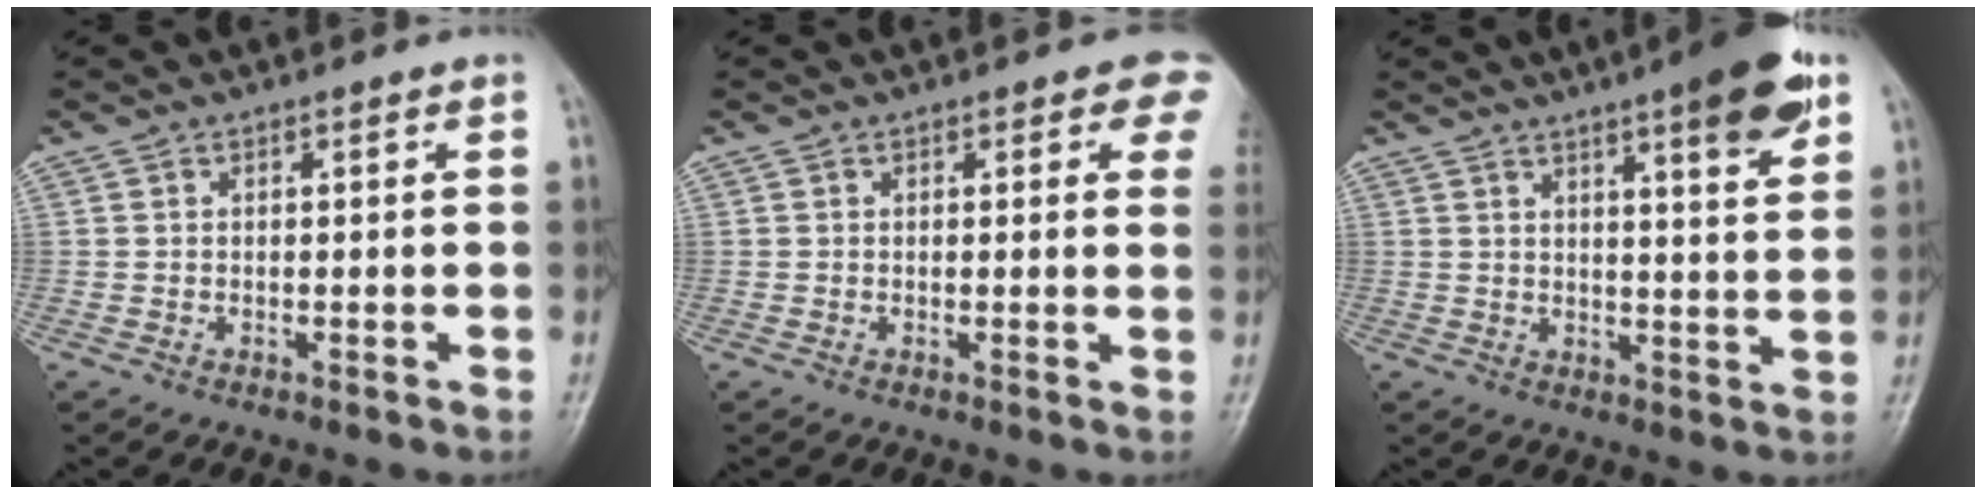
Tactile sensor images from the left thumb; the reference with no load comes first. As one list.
[{"total": 4.8, "force": [2.5, 2.3, 3.4], "torque": [-0.003, -0.005, 0.017]}, {"total": 11.2, "force": [6.4, 2.1, 9.0], "torque": [-0.107, -0.026, 0.082]}]